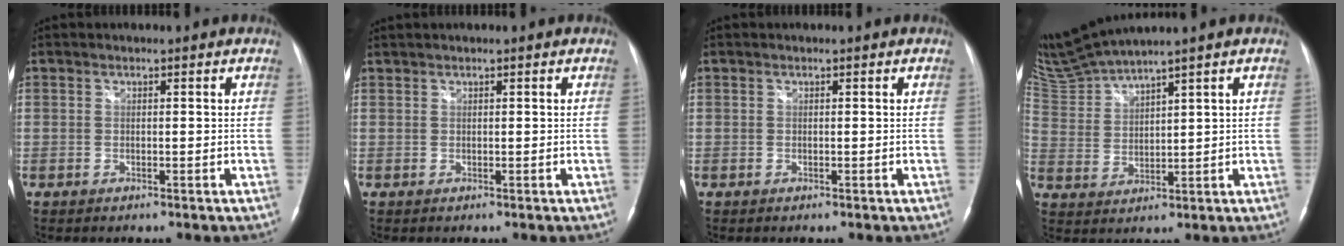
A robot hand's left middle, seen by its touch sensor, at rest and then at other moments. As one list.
[{"total": 0.6, "force": [0.6, 0.0, 0.1], "torque": [-0.008, 0.011, 0.017]}, {"total": 0.0}, {"total": 7.3, "force": [6.7, -1.5, 2.4], "torque": [-0.071, 0.002, 0.149]}]